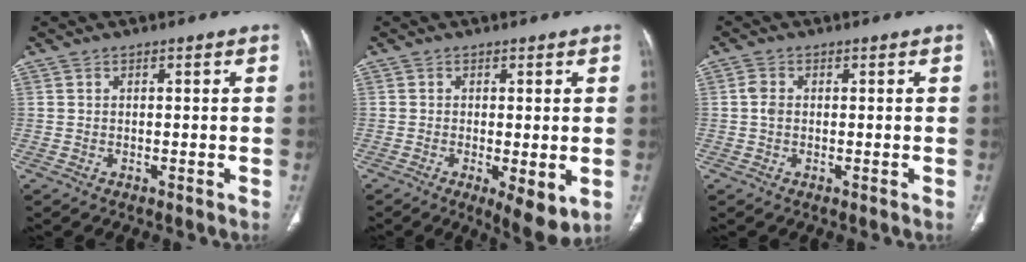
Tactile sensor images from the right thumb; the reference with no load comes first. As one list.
[{"total": 6.7, "force": [-1.7, 2.2, 6.1], "torque": [-0.096, -0.021, -0.024]}, {"total": 2.0, "force": [0.0, 1.4, 1.4], "torque": [-0.031, 0.001, -0.004]}]